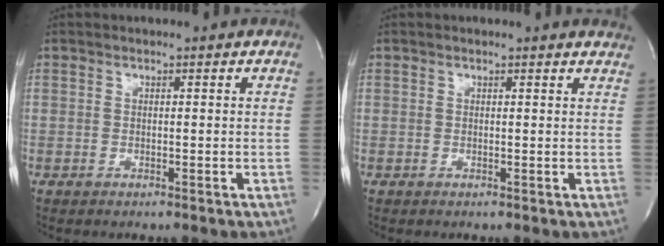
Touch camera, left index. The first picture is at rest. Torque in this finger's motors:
{"motor_torque": [-0.17, 0.11, -0.15, -0.04]}